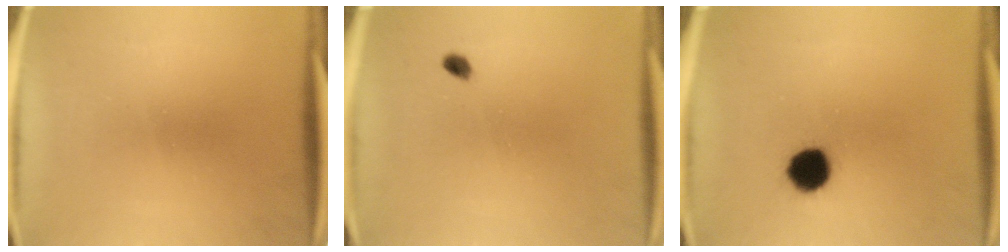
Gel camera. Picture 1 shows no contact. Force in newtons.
{"total": 2.0}
{"total": 7.2}